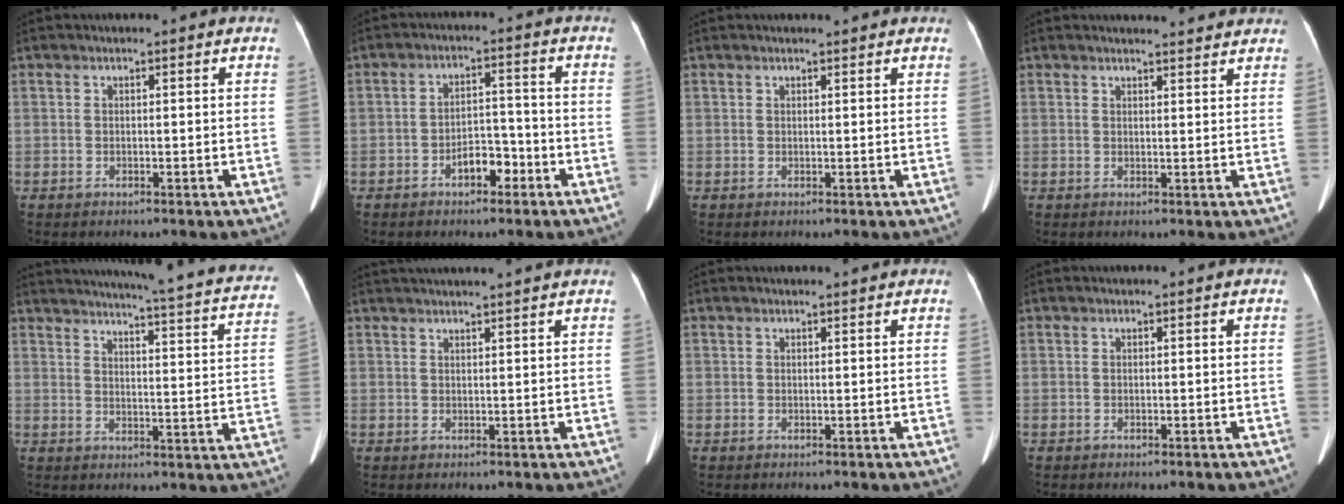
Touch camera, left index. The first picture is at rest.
{"total": 4.6, "force": [-2.7, 2.3, 3.0], "torque": [-0.051, 0.016, -0.044]}
{"total": 1.3, "force": [1.2, 0.1, 0.3], "torque": [-0.010, 0.003, 0.014]}
{"total": 5.2, "force": [5.0, 0.7, 1.2], "torque": [-0.014, 0.005, 0.048]}
{"total": 26.6, "force": [23.7, 2.0, 11.9], "torque": [-0.168, -0.058, 0.269]}
{"total": 8.7, "force": [7.9, -0.7, 3.7], "torque": [-0.053, 0.033, 0.098]}
{"total": 1.0, "force": [1.0, 0.0, 0.2], "torque": [-0.009, 0.003, 0.012]}
{"total": 0.0}